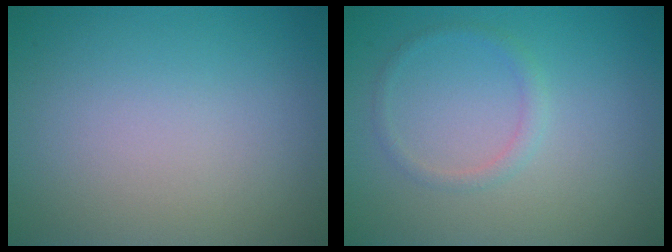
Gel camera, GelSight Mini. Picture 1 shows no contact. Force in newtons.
{"total": 1.2, "press": 1.2, "slide": 0.0}